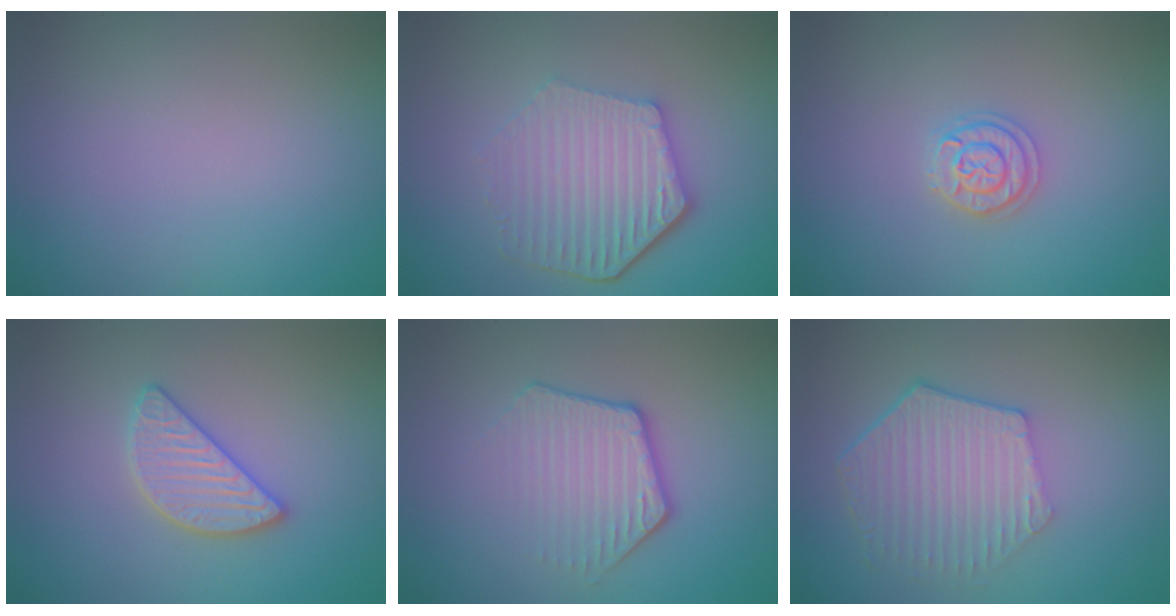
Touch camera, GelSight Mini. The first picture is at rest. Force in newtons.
{"total": 6.1, "press": 4.5, "slide": 4.1}
{"total": 2.0, "press": 2.0, "slide": 0.3}
{"total": 3.0, "press": 3.0, "slide": 0.2}
{"total": 3.9, "press": 2.9, "slide": 2.5}
{"total": 6.0, "press": 4.4, "slide": 4.0}